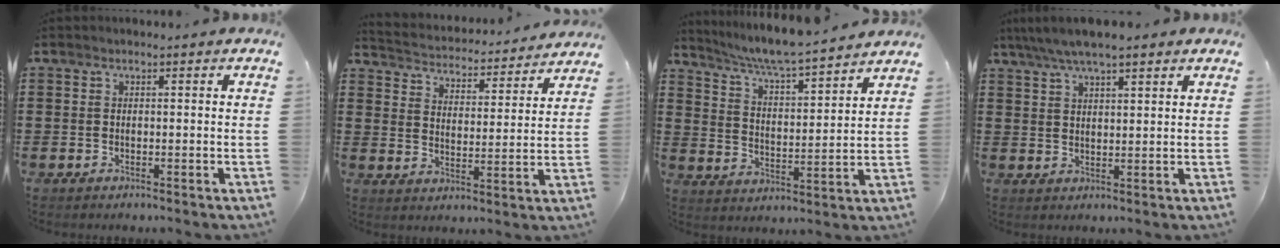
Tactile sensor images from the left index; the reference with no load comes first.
{"total": 3.4, "force": [3.3, 0.1, -0.3], "torque": [-0.018, -0.034, 0.050]}
{"total": 6.0, "force": [5.6, -0.3, 2.1], "torque": [-0.064, -0.039, 0.091]}
{"total": 5.1, "force": [4.0, 0.9, 3.0], "torque": [-0.066, -0.002, 0.072]}